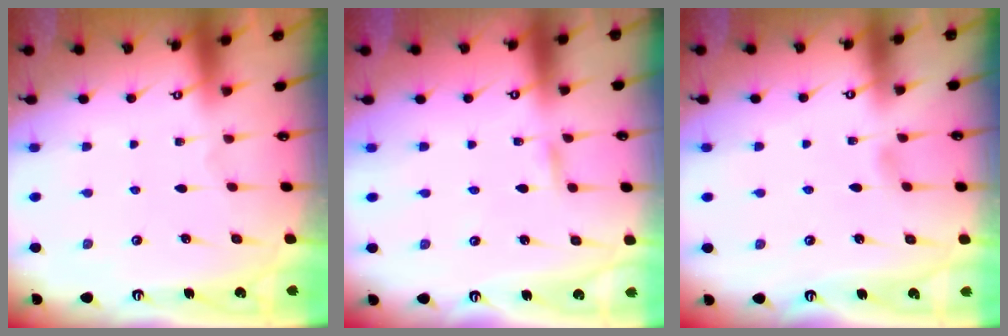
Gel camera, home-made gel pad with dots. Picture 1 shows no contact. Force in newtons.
{"total": 1.8, "press": 1.8, "slide": 0.1}
{"total": 3.3, "press": 3.3, "slide": 0.4}